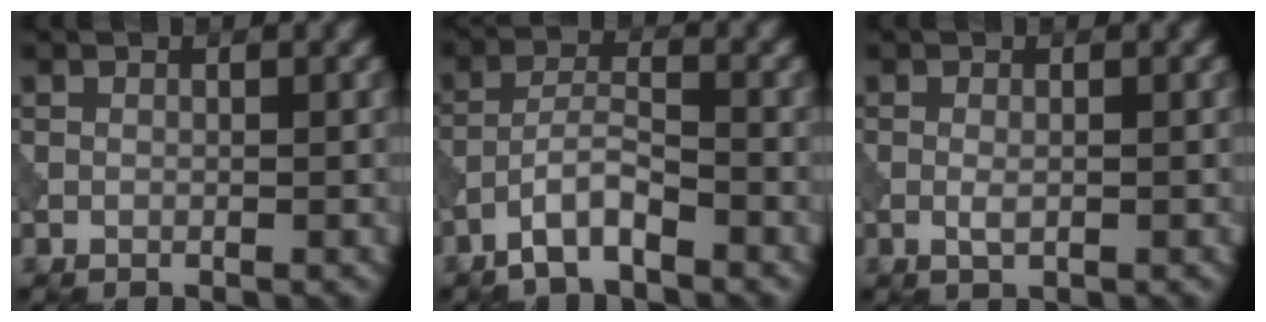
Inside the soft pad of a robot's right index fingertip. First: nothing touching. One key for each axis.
{"total": 3.6, "fx": -2.5, "fy": 0.8, "fz": 2.4, "tx": -0.048, "ty": 0.012, "tz": -0.055}
{"total": 1.0, "fx": -0.2, "fy": 0.3, "fz": 0.9, "tx": -0.021, "ty": -0.003, "tz": -0.005}